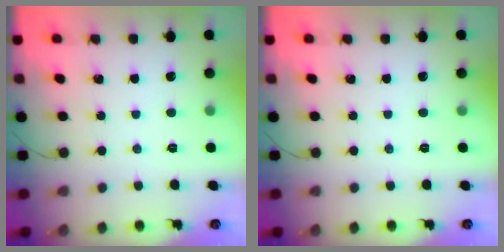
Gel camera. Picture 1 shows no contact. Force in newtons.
{"total": 0.0}